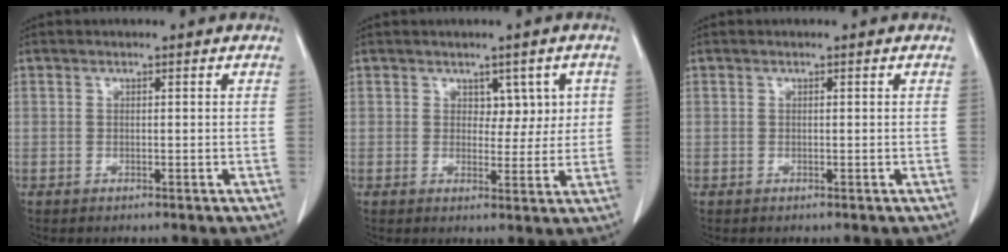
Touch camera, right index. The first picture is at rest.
{"total": 4.0, "force": [1.3, 2.6, 2.8], "torque": [-0.022, 0.007, 0.021]}
{"total": 0.0}